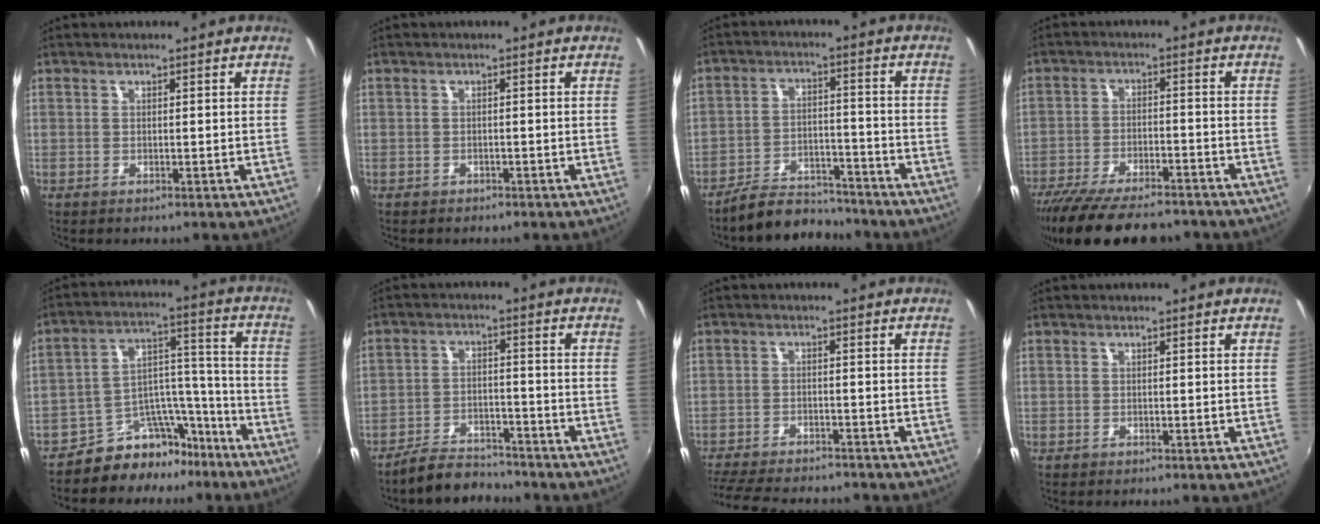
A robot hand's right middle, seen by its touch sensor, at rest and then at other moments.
{"total": 1.2, "force": [-1.0, 0.7, 0.2], "torque": [-0.008, 0.001, -0.012]}
{"total": 9.2, "force": [-8.6, 2.6, 2.0], "torque": [-0.058, 0.010, -0.131]}
{"total": 17.1, "force": [-14.1, 4.8, 8.4], "torque": [-0.169, -0.030, -0.217]}
{"total": 11.5, "force": [-9.5, 5.9, 2.9], "torque": [-0.037, 0.066, -0.140]}
{"total": 7.1, "force": [-6.6, 2.0, 1.5], "torque": [-0.050, 0.008, -0.103]}
{"total": 13.4, "force": [-11.9, 3.1, 5.4], "torque": [-0.129, -0.021, -0.185]}
{"total": 0.0}